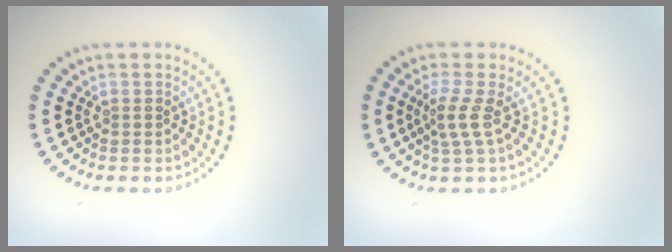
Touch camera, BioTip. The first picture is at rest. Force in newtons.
{"total": 2.2, "press": 1.5, "slide": 1.6}